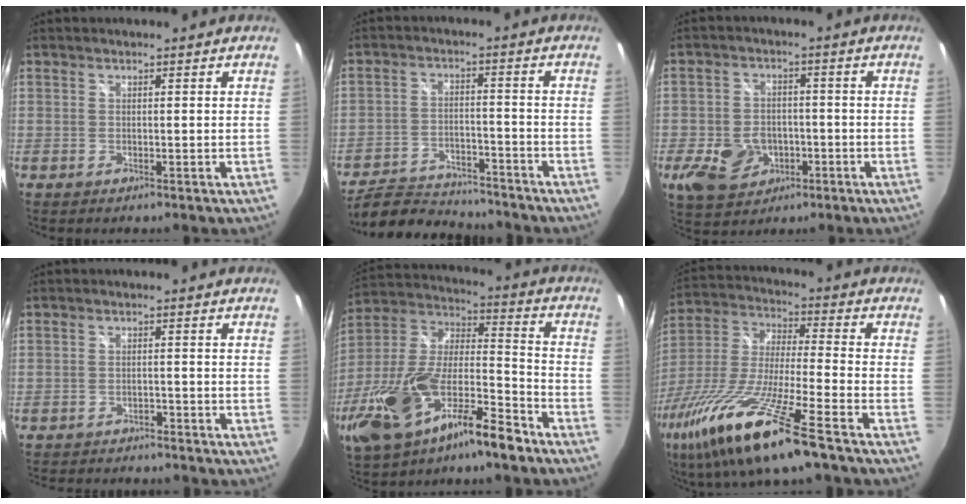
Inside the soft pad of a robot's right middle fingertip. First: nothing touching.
{"total": 12.9, "force": [-11.6, 3.5, 4.2], "torque": [-0.107, -0.002, -0.184]}
{"total": 10.0, "force": [-3.9, 7.7, 5.1], "torque": [-0.134, 0.003, -0.056]}
{"total": 6.7, "force": [-6.2, 1.8, 2.0], "torque": [-0.052, -0.011, -0.092]}
{"total": 23.4, "force": [-13.5, 8.3, 17.3], "torque": [-0.337, -0.018, -0.243]}
{"total": 22.0, "force": [-13.5, 1.6, 17.3], "torque": [-0.351, -0.054, -0.254]}